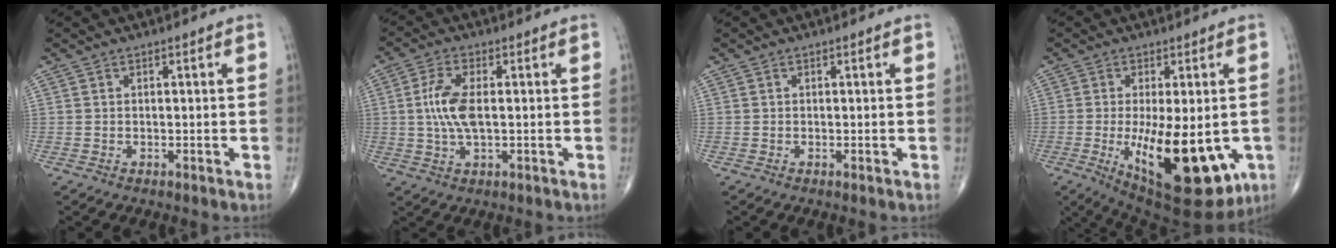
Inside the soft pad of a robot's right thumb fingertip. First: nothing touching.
{"total": 7.4, "force": [0.3, 3.1, 6.7], "torque": [-0.153, 0.003, 0.004]}
{"total": 0.0}
{"total": 19.5, "force": [-4.8, 7.7, 17.3], "torque": [-0.244, -0.029, -0.047]}